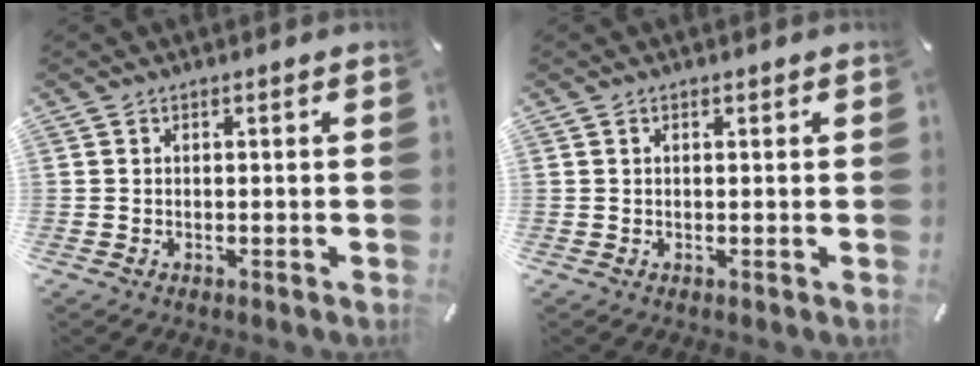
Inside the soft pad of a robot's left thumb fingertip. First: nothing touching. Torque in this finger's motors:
{"motor_torque": [-0.04, -0.28, -0.30, 0.08, -0.02]}